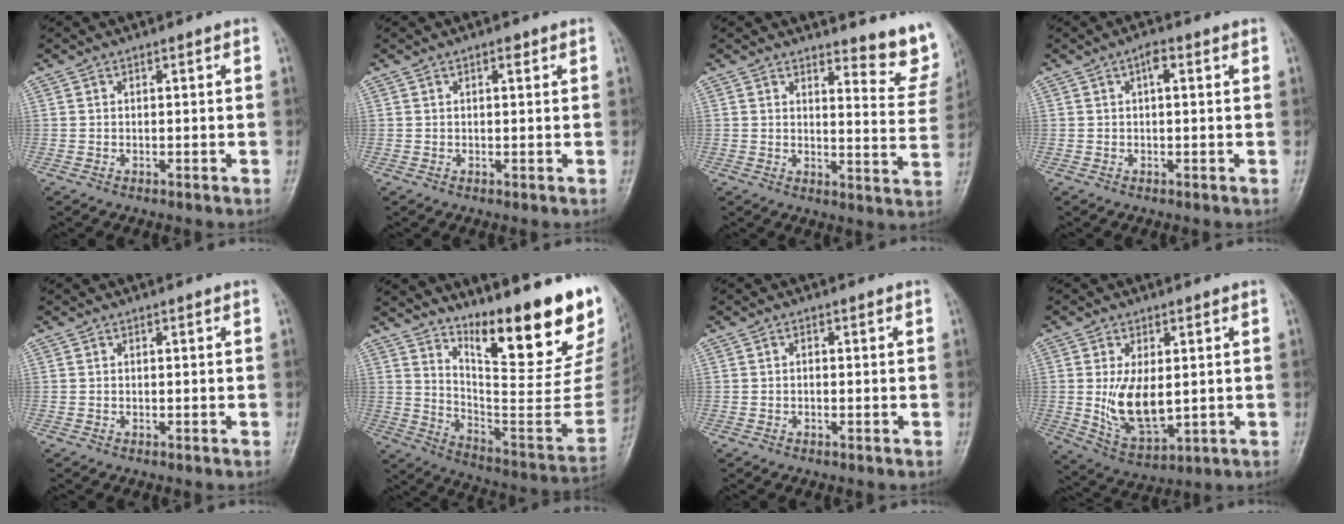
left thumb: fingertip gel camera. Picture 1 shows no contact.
{"total": 1.4, "force": [0.6, 0.6, 1.0], "torque": [-0.013, 0.001, 0.008]}
{"total": 9.9, "force": [9.1, 2.5, 3.2], "torque": [-0.006, -0.093, 0.090]}
{"total": 2.4, "force": [0.8, 0.9, 2.1], "torque": [-0.034, 0.006, 0.010]}
{"total": 0.0}
{"total": 26.4, "force": [17.2, 6.3, 19.1], "torque": [-0.248, -0.107, 0.259]}
{"total": 0.8, "force": [-0.1, 0.5, 0.6], "torque": [-0.008, 0.002, -0.003]}
{"total": 10.3, "force": [0.4, 5.4, 8.8], "torque": [-0.148, -0.019, 0.024]}